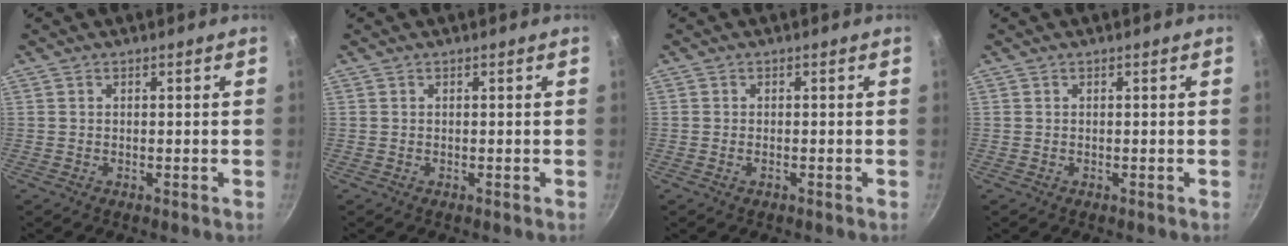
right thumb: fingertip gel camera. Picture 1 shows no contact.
{"total": 0.0}
{"total": 0.8, "force": [-0.4, 0.3, 0.5], "torque": [-0.011, 0.002, -0.009]}
{"total": 0.0}